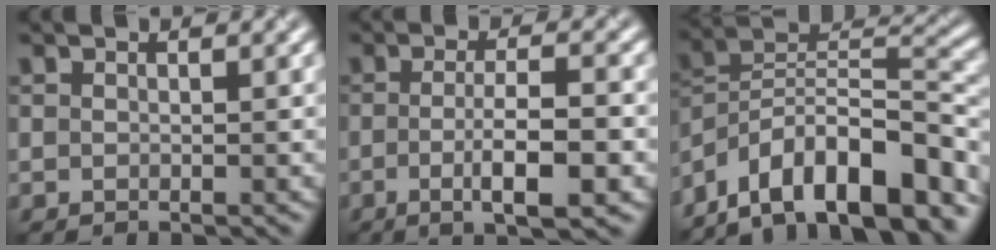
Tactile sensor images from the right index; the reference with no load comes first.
{"total": 5.2, "force": [-1.5, 0.8, 4.9], "torque": [-0.083, 0.000, -0.025]}
{"total": 13.6, "force": [-9.7, 4.5, 8.4], "torque": [-0.145, 0.029, -0.167]}